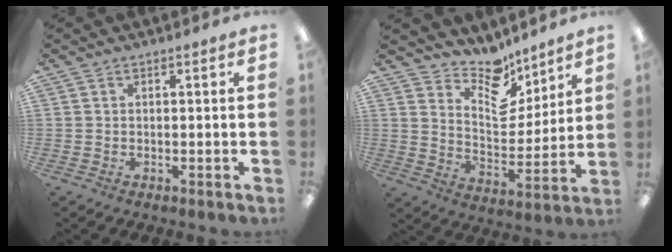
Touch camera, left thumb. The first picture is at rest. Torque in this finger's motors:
{"motor_torque": [0.06, 0.01, -0.27, -0.27, 0.01]}